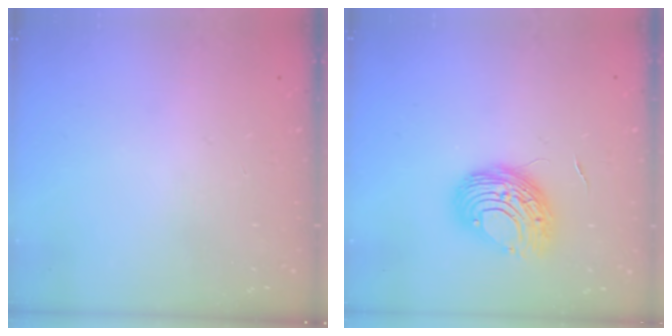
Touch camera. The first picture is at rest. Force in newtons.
{"total": 9.6, "press": 9.5, "slide": 0.9}